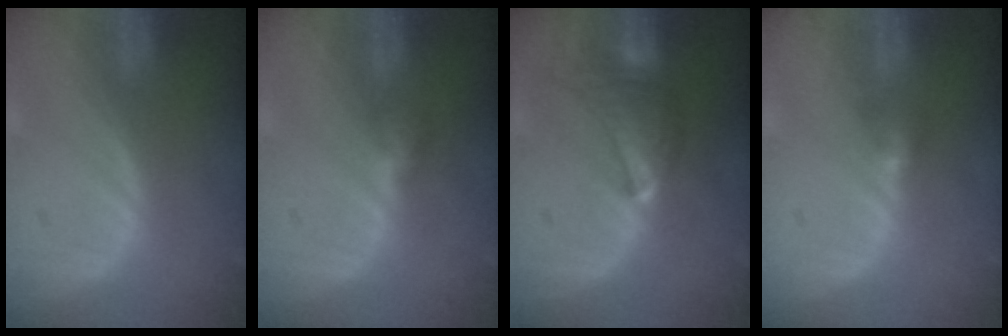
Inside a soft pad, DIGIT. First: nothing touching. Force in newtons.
{"total": 2.6, "press": 2.5, "slide": 0.7}
{"total": 7.0, "press": 6.8, "slide": 1.4}
{"total": 2.6, "press": 2.5, "slide": 0.7}